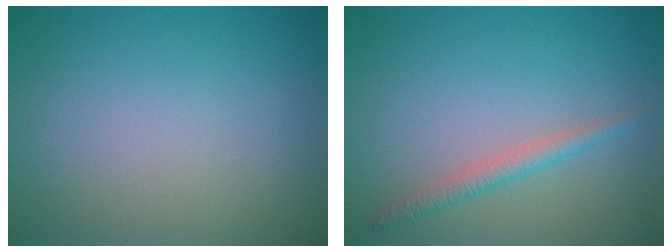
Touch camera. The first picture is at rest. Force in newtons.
{"total": 1.8, "press": 1.8, "slide": 0.1}